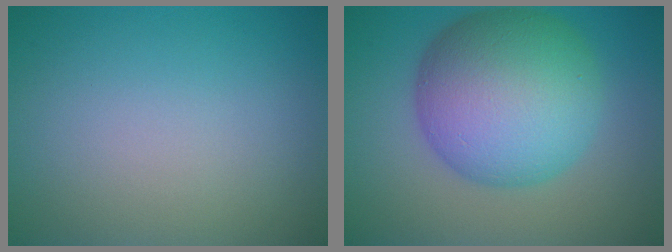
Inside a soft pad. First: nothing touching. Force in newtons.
{"total": 11.6, "press": 11.6, "slide": 0.3}